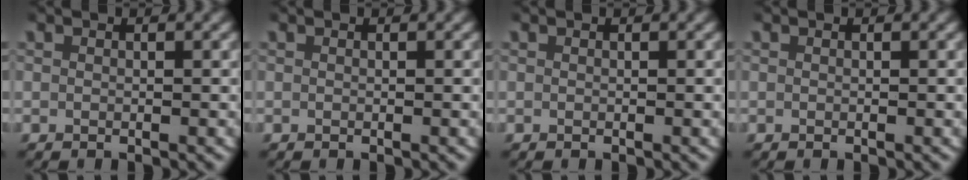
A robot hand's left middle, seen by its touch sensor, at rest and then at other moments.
{"total": 0.0}
{"total": 0.0}
{"total": 0.0}